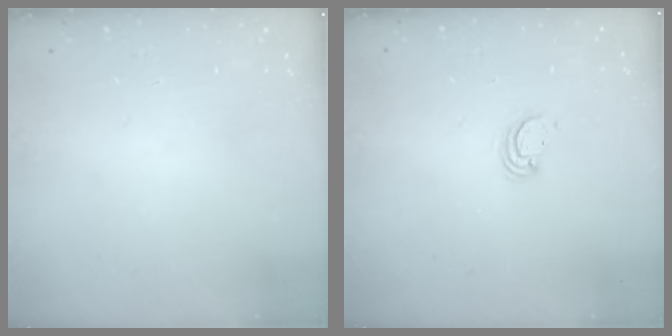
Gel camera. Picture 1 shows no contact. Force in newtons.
{"total": 3.3, "press": 3.3, "slide": 0.2}